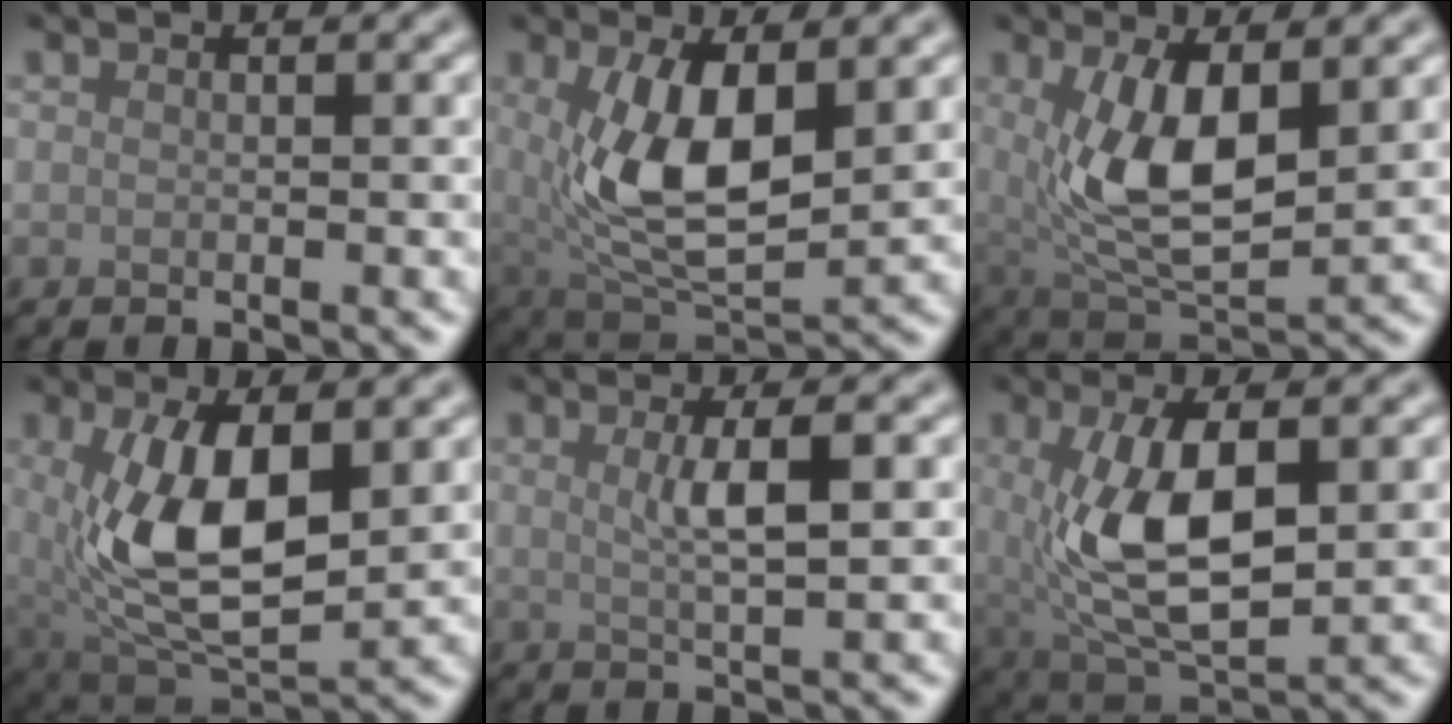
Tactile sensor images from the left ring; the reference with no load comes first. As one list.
[{"total": 8.7, "force": [1.1, 4.0, 7.6], "torque": [-0.153, -0.013, 0.025]}, {"total": 7.8, "force": [1.1, 3.5, 6.9], "torque": [-0.140, -0.014, 0.026]}, {"total": 9.6, "force": [1.0, 4.6, 8.3], "torque": [-0.167, -0.013, 0.025]}, {"total": 3.5, "force": [0.7, 0.7, 3.4], "torque": [-0.056, -0.001, 0.011]}, {"total": 8.7, "force": [0.5, 4.0, 7.7], "torque": [-0.159, -0.007, 0.014]}]